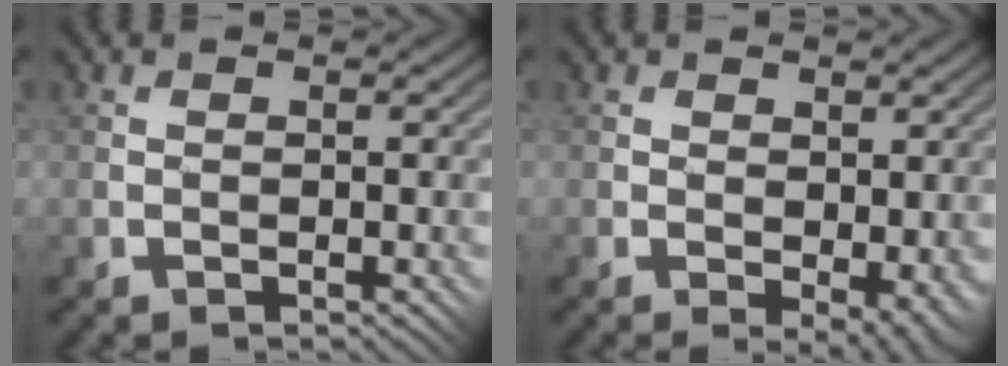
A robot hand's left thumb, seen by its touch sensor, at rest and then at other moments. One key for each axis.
{"total": 3.2, "fx": -0.3, "fy": 1.9, "fz": 2.5, "tx": -0.045, "ty": -0.013, "tz": 0.004}